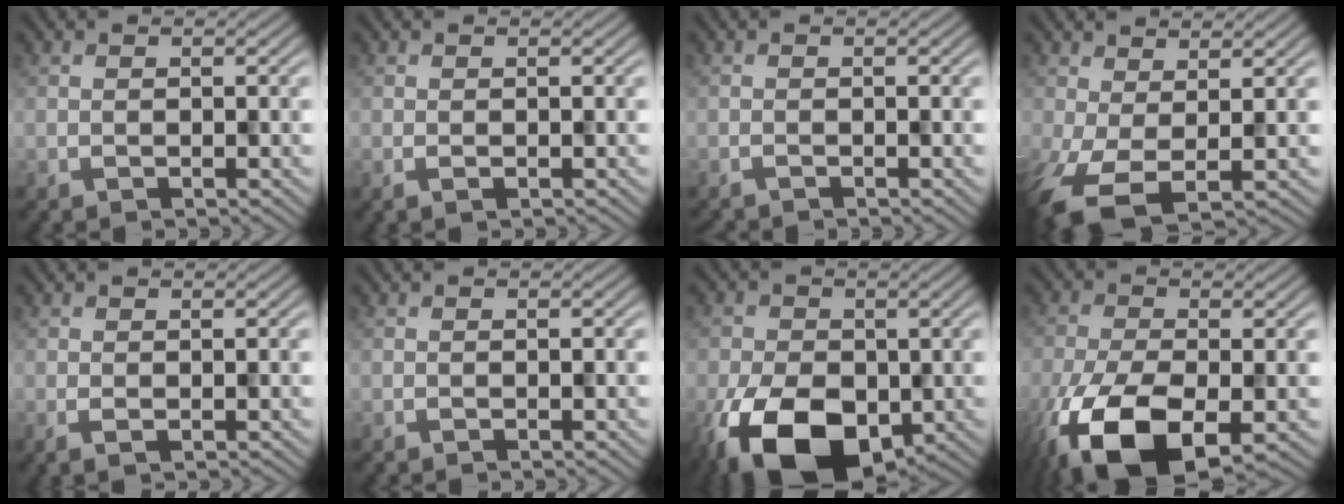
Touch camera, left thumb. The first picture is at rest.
{"total": 0.7, "force": [-0.2, 0.2, 0.7], "torque": [-0.014, -0.002, -0.003]}
{"total": 0.9, "force": [-0.8, -0.1, -0.3], "torque": [0.003, 0.000, -0.015]}
{"total": 5.4, "force": [-1.3, 2.2, 4.8], "torque": [-0.110, -0.011, -0.020]}
{"total": 1.3, "force": [-0.1, 0.2, 1.3], "torque": [-0.027, -0.002, 0.000]}
{"total": 0.0}
{"total": 13.3, "force": [-5.6, 8.2, 8.9], "torque": [-0.178, -0.042, -0.092]}
{"total": 13.5, "force": [-6.5, 6.3, 10.0], "torque": [-0.221, -0.042, -0.108]}